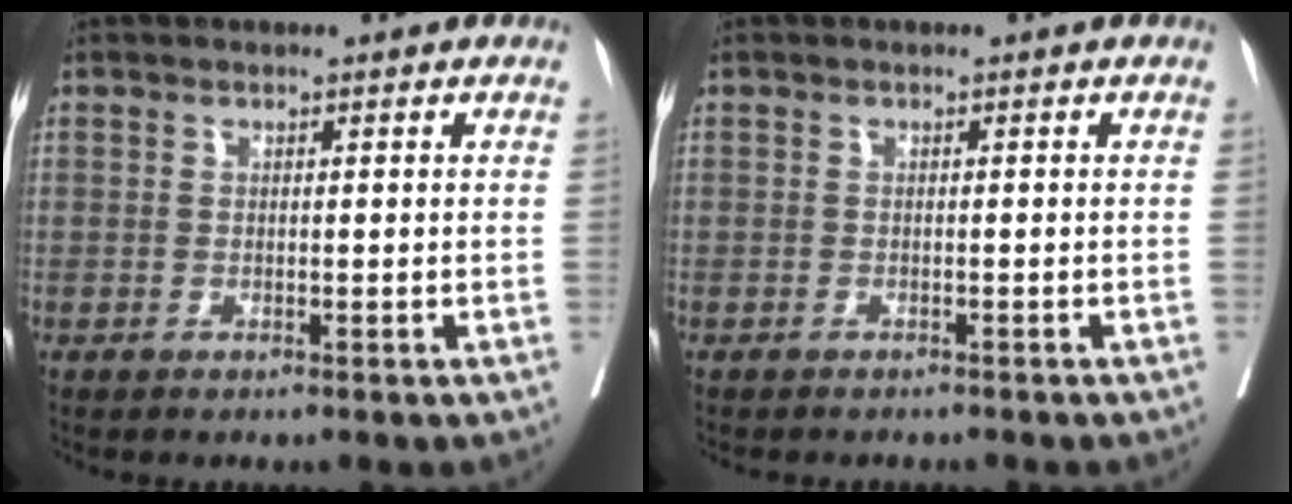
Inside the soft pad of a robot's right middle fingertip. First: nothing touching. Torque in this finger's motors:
{"motor_torque": [0.05, -0.07, 0.00, 0.02]}